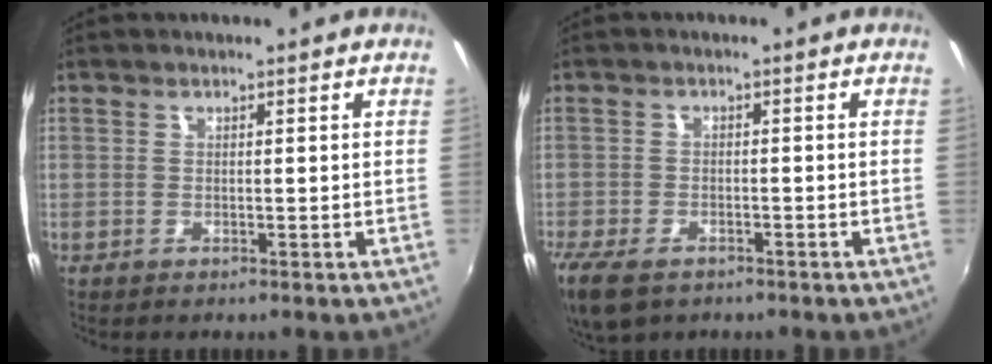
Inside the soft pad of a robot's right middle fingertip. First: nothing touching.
{"total": 9.2, "force": [-6.2, 4.6, 5.0], "torque": [-0.133, -0.033, -0.115]}